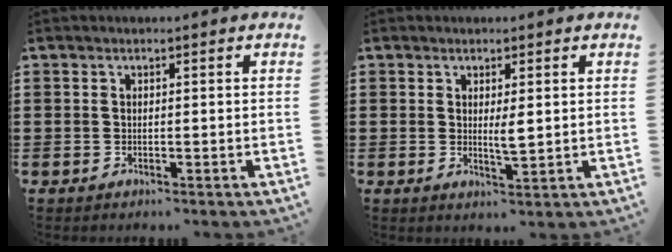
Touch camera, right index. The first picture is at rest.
{"total": 2.7, "force": [0.6, 0.6, 2.6], "torque": [-0.044, -0.004, 0.007]}